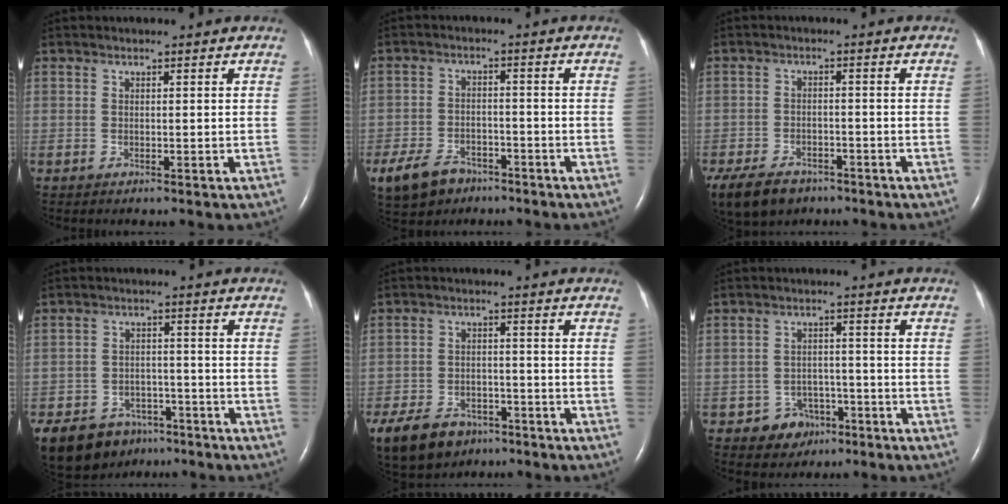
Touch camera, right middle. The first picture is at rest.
{"total": 7.9, "force": [-5.2, 4.8, 3.5], "torque": [-0.080, -0.002, -0.085]}
{"total": 12.6, "force": [-8.4, 7.6, 5.5], "torque": [-0.150, -0.019, -0.127]}
{"total": 13.1, "force": [-9.4, 7.8, 4.7], "torque": [-0.107, 0.000, -0.139]}
{"total": 13.8, "force": [-9.0, 8.6, 6.0], "torque": [-0.156, -0.010, -0.141]}
{"total": 4.8, "force": [-2.7, 3.8, 0.7], "torque": [-0.004, 0.014, -0.034]}